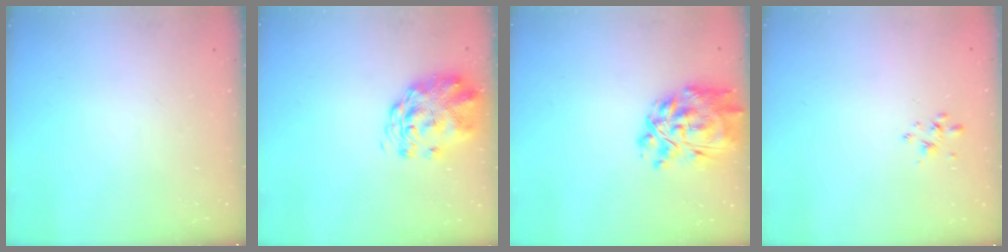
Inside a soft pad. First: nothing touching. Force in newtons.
{"total": 3.0, "press": 2.8, "slide": 1.2}
{"total": 13.9, "press": 13.1, "slide": 4.7}
{"total": 2.6, "press": 2.4, "slide": 0.8}